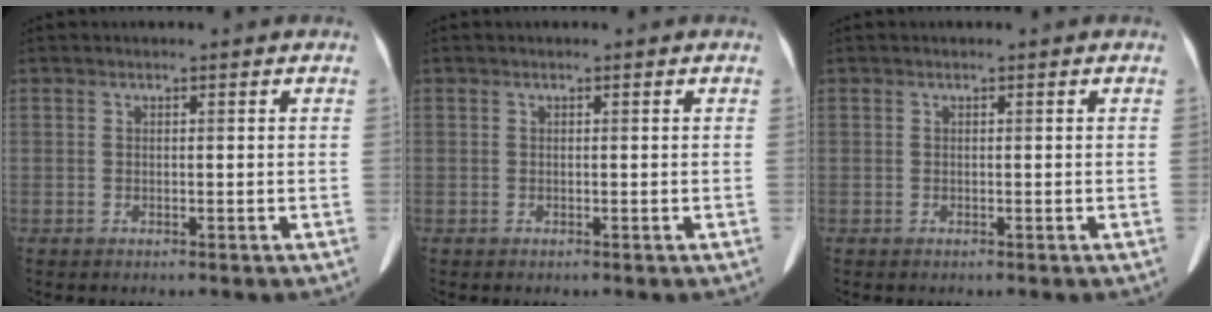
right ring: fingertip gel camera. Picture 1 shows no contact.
{"total": 0.0}
{"total": 0.0}